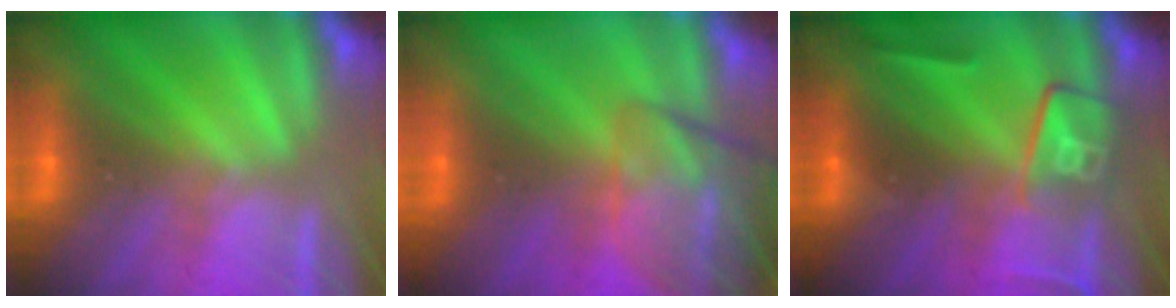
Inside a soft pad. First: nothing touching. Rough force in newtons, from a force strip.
{"total": 8.7}
{"total": 2.4}